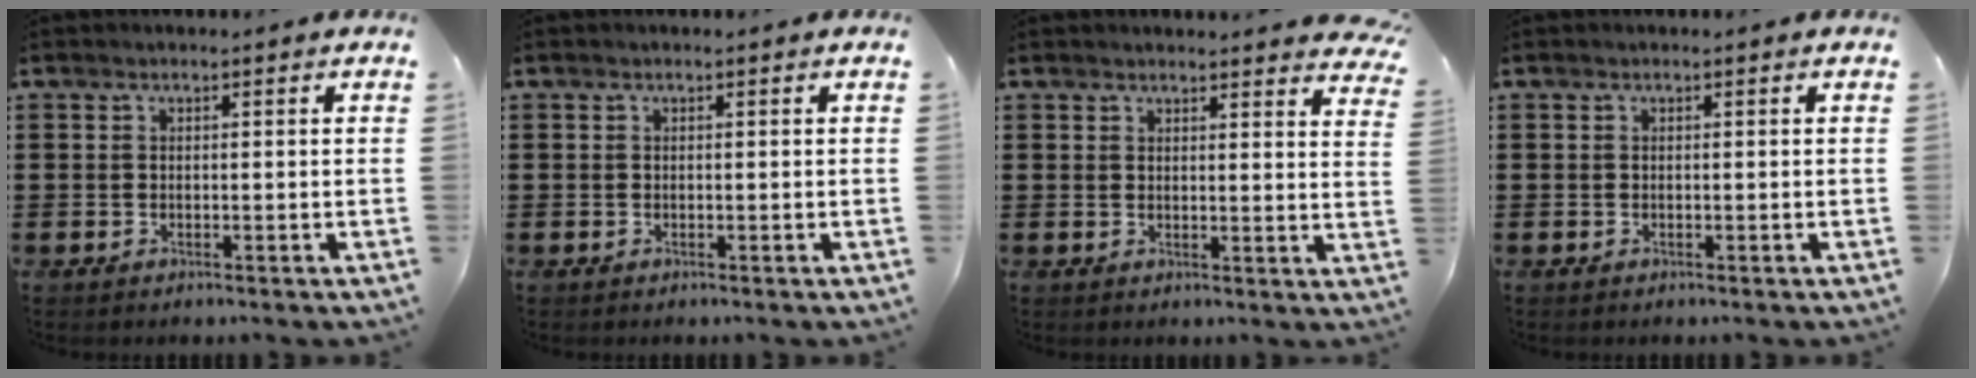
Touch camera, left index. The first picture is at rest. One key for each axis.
{"total": 0.0}
{"total": 2.7, "fx": 2.6, "fy": -0.2, "fz": 0.4, "tx": -0.007, "ty": -0.012, "tz": 0.048}
{"total": 0.0}